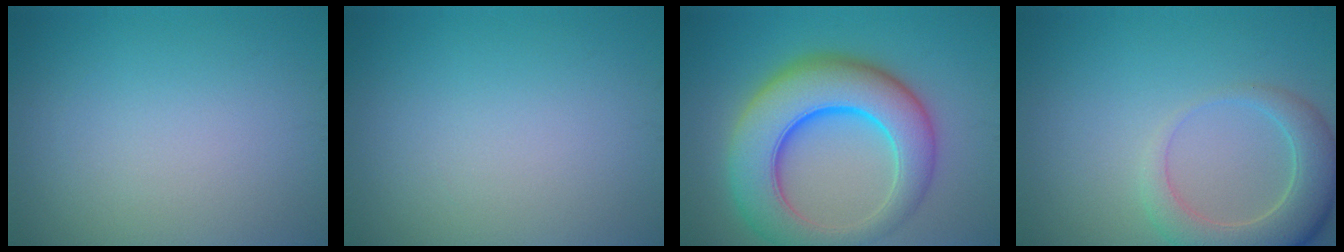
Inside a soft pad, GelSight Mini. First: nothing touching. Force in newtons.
{"total": 0.0}
{"total": 10.4, "press": 10.4, "slide": 0.4}
{"total": 5.2, "press": 5.1, "slide": 0.7}